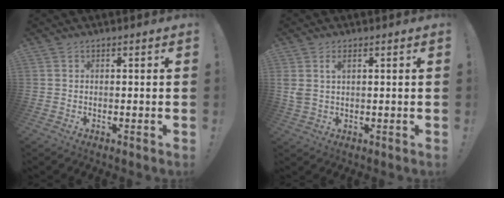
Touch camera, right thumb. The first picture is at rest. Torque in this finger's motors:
{"motor_torque": [0.04, 0.12, 0.05, 0.00, 0.02]}